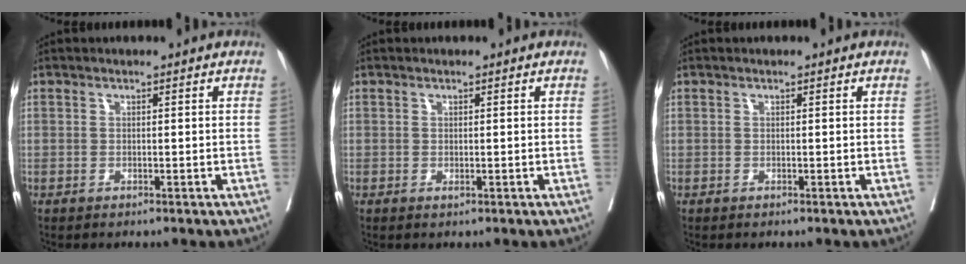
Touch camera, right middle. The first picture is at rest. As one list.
[{"total": 0.0}, {"total": 0.0}]